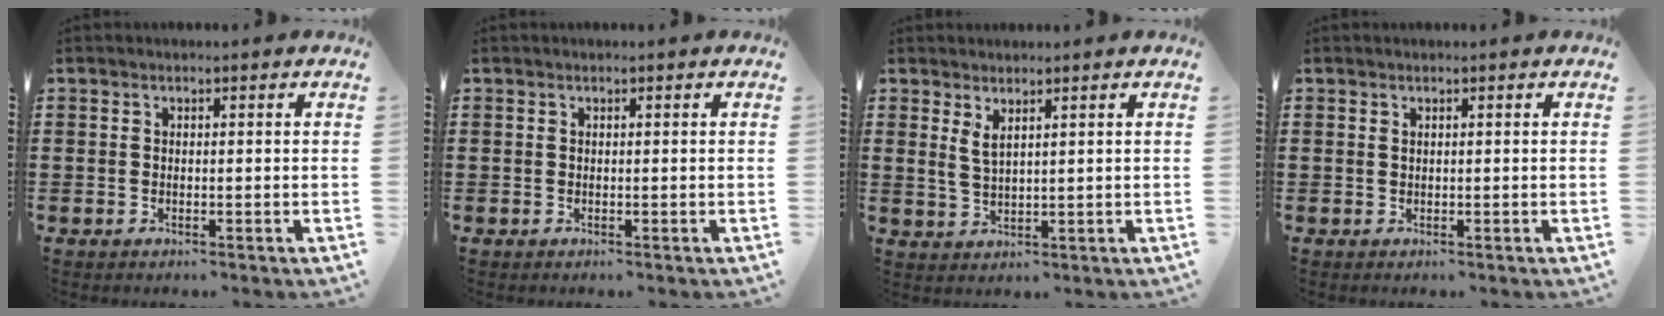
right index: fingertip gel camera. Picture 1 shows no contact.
{"total": 0.0}
{"total": 2.6, "force": [1.8, 0.7, 1.8], "torque": [-0.038, 0.003, 0.032]}
{"total": 0.0}